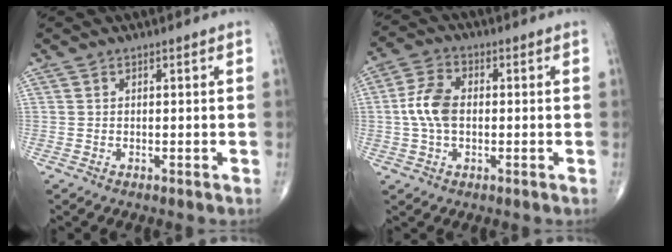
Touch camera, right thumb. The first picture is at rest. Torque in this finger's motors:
{"motor_torque": [-0.44, 0.71, 1.00, -0.39, 0.08]}